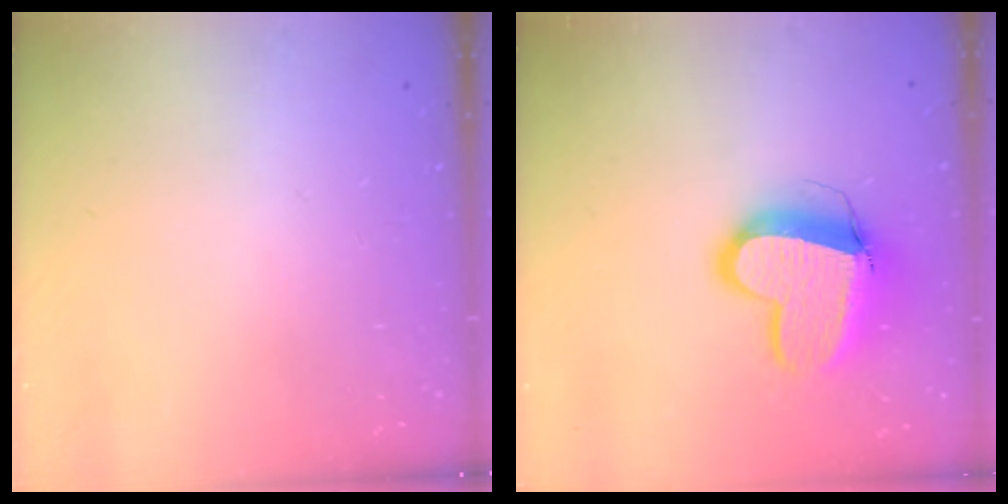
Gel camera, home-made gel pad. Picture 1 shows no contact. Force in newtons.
{"total": 13.6, "press": 13.5, "slide": 1.7}